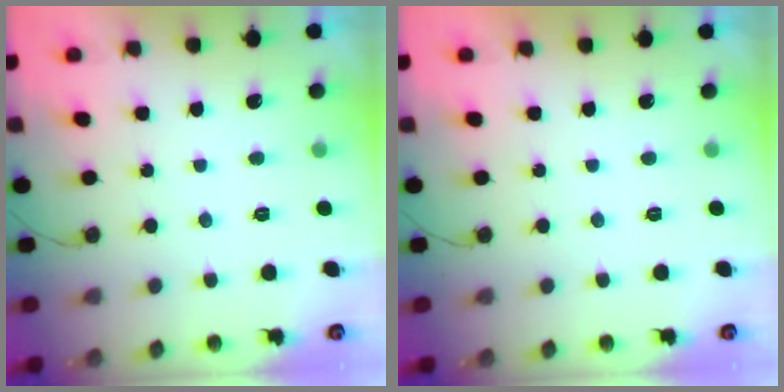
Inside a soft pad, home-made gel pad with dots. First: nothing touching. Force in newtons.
{"total": 1.7, "press": 1.6, "slide": 0.1}